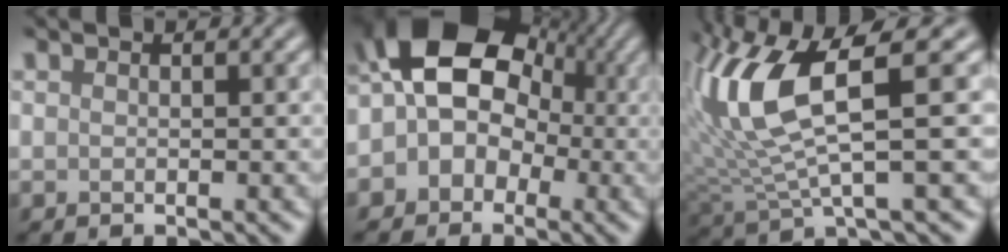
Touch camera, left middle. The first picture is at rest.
{"total": 14.4, "force": [2.0, 11.8, 8.0], "torque": [-0.125, 0.059, -0.014]}
{"total": 8.8, "force": [2.0, 2.7, 8.2], "torque": [-0.189, -0.005, 0.039]}